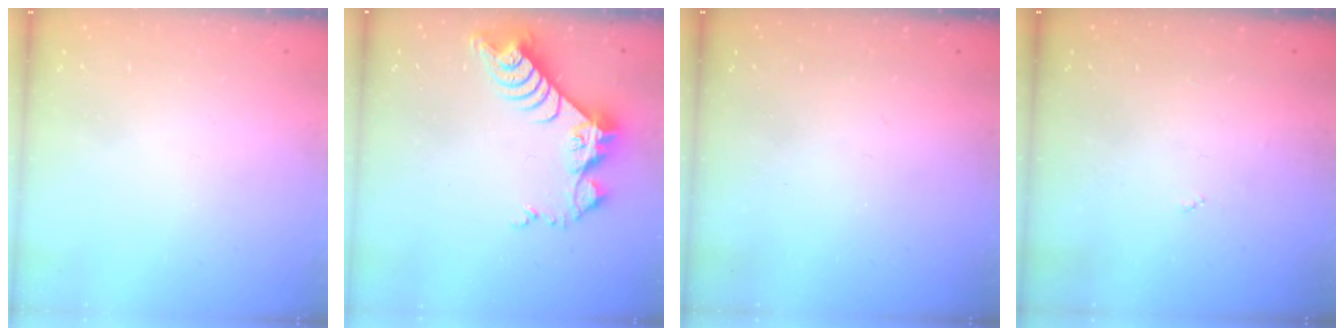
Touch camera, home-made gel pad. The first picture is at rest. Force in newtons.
{"total": 9.3, "press": 9.3, "slide": 0.7}
{"total": 0.0}
{"total": 2.7, "press": 2.7, "slide": 0.4}